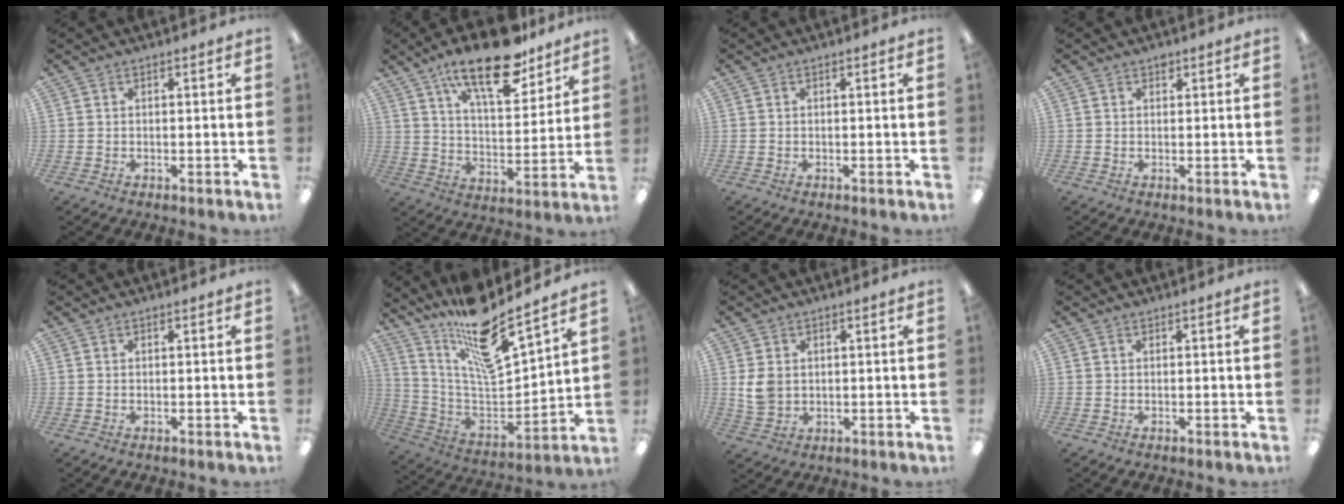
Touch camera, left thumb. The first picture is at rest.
{"total": 19.7, "force": [13.5, 7.4, 12.3], "torque": [-0.195, -0.073, 0.223]}
{"total": 0.0}
{"total": 1.3, "force": [0.9, 0.8, 0.6], "torque": [-0.005, -0.001, 0.014]}
{"total": 0.0}
{"total": 16.5, "force": [13.4, 3.0, 9.1], "torque": [-0.167, -0.112, 0.226]}
{"total": 5.5, "force": [0.9, 4.3, 3.2], "torque": [-0.069, 0.001, 0.016]}
{"total": 0.0}